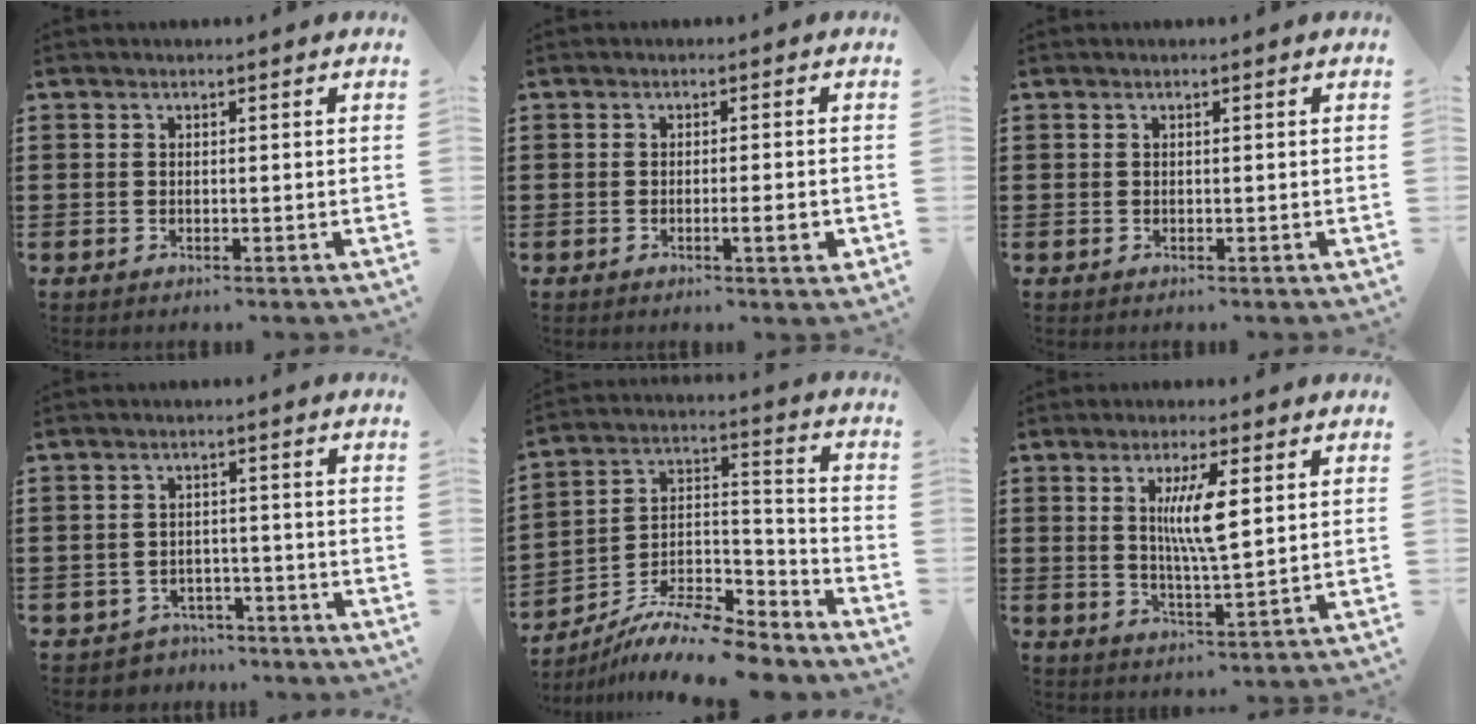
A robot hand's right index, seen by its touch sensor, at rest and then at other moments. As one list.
[{"total": 3.3, "force": [-1.0, 0.3, 3.1], "torque": [-0.050, -0.006, -0.016]}, {"total": 0.0}, {"total": 2.8, "force": [-2.6, 1.0, -0.2], "torque": [-0.007, 0.003, -0.056]}, {"total": 10.3, "force": [-9.1, 2.4, 4.1], "torque": [-0.068, 0.023, -0.178]}, {"total": 6.9, "force": [1.8, 1.3, 6.5], "torque": [-0.137, 0.000, 0.026]}]